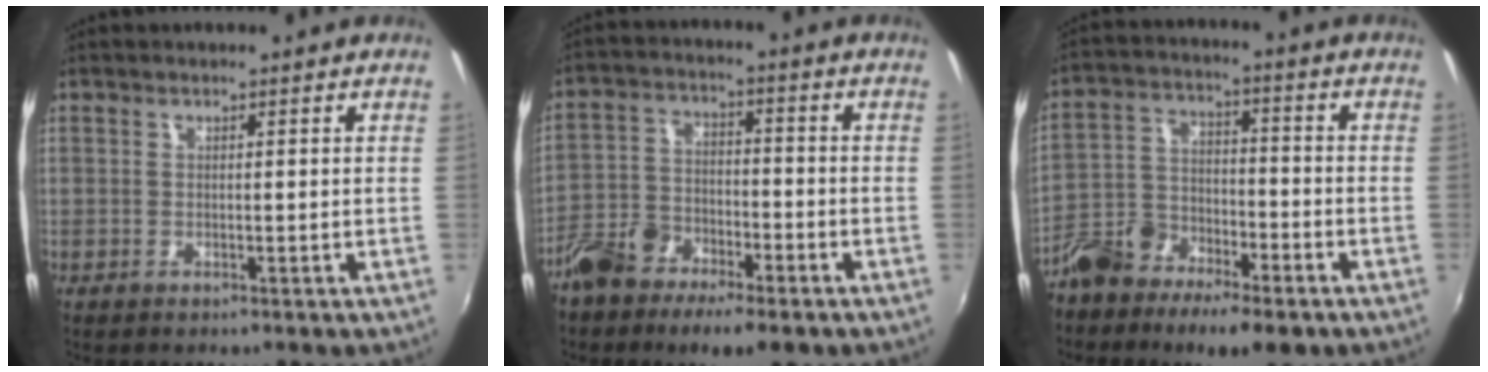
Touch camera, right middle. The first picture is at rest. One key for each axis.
{"total": 11.8, "fx": -8.0, "fy": 5.2, "fz": 7.0, "tx": -0.156, "ty": -0.013, "tz": -0.150}
{"total": 14.1, "fx": -9.6, "fy": 6.3, "fz": 8.2, "tx": -0.182, "ty": -0.015, "tz": -0.174}